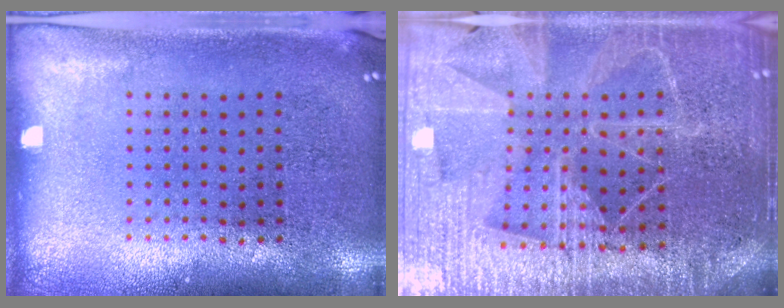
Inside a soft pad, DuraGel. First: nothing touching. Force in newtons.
{"total": 5.1, "press": 4.6, "slide": 2.3}